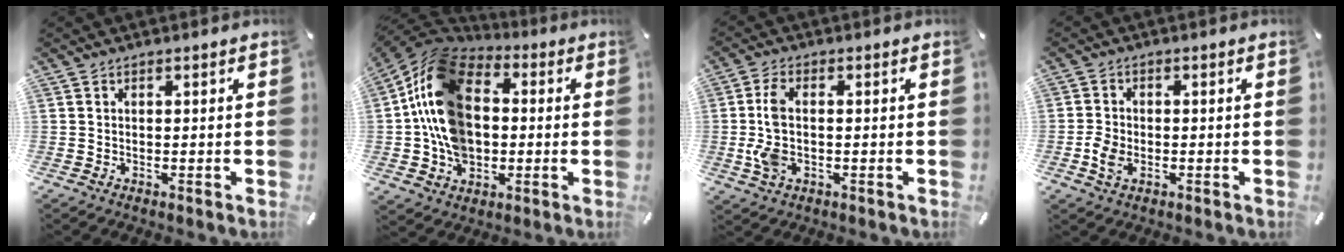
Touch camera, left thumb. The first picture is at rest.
{"total": 18.4, "force": [-0.5, 14.2, 11.6], "torque": [-0.253, 0.015, -0.012]}
{"total": 6.6, "force": [-0.8, 3.6, 5.5], "torque": [-0.128, -0.001, -0.018]}
{"total": 4.1, "force": [-1.4, 2.9, 2.5], "torque": [-0.056, 0.003, -0.027]}